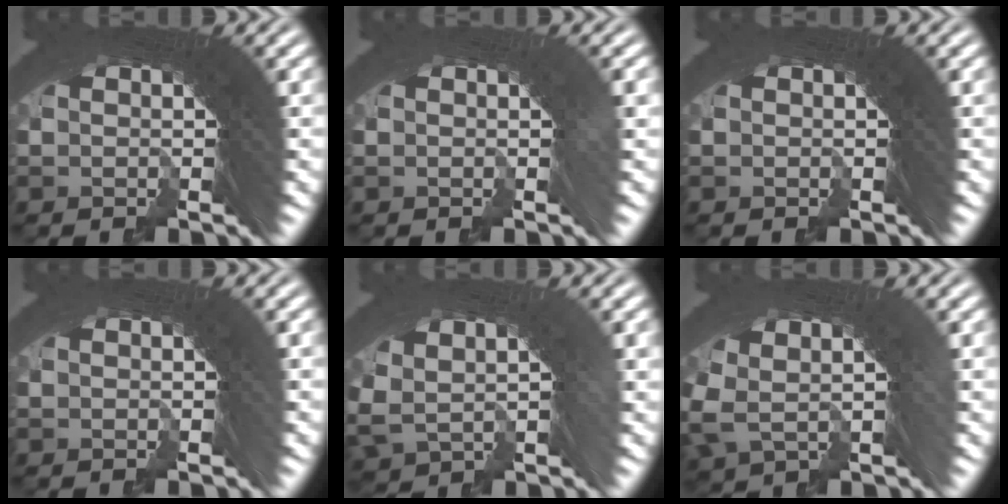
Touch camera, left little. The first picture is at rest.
{"total": 0.9, "force": [0.1, 0.1, 0.9], "torque": [-0.006, 0.014, -0.002]}
{"total": 0.0}
{"total": 0.0}
{"total": 3.5, "force": [1.2, 2.0, 2.6], "torque": [-0.046, 0.007, 0.030]}
{"total": 4.0, "force": [1.4, 2.1, 3.1], "torque": [-0.052, 0.012, 0.024]}